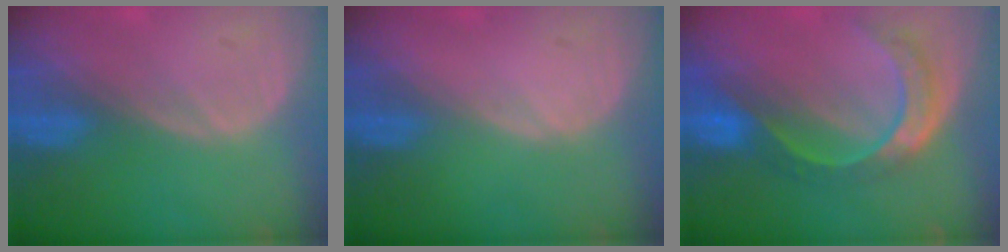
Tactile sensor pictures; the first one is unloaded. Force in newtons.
{"total": 0.0}
{"total": 8.5, "press": 7.2, "slide": 4.6}